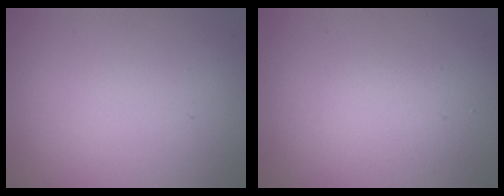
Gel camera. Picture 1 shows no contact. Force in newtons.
{"total": 2.1, "press": 2.1, "slide": 0.1}